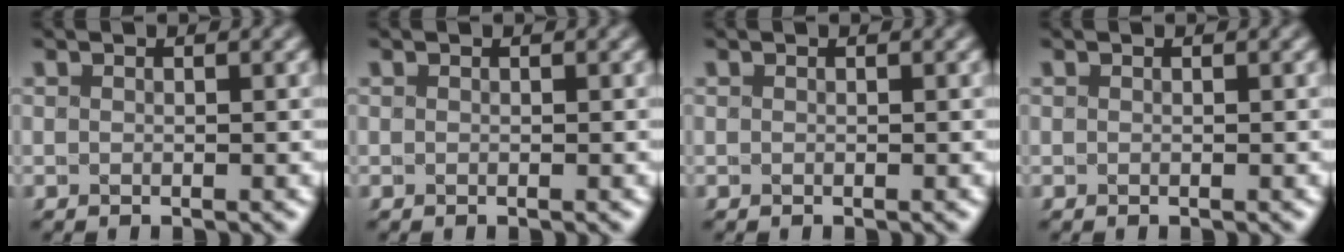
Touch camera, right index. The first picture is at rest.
{"total": 0.0}
{"total": 0.0}
{"total": 0.0}